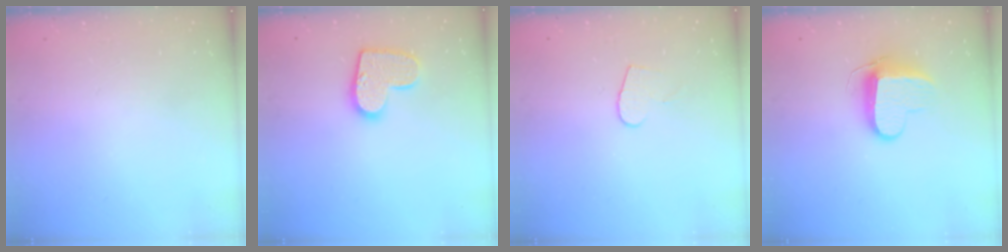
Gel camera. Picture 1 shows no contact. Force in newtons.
{"total": 12.9, "press": 12.9, "slide": 0.8}
{"total": 5.8, "press": 5.8, "slide": 0.4}
{"total": 9.9, "press": 9.9, "slide": 0.7}